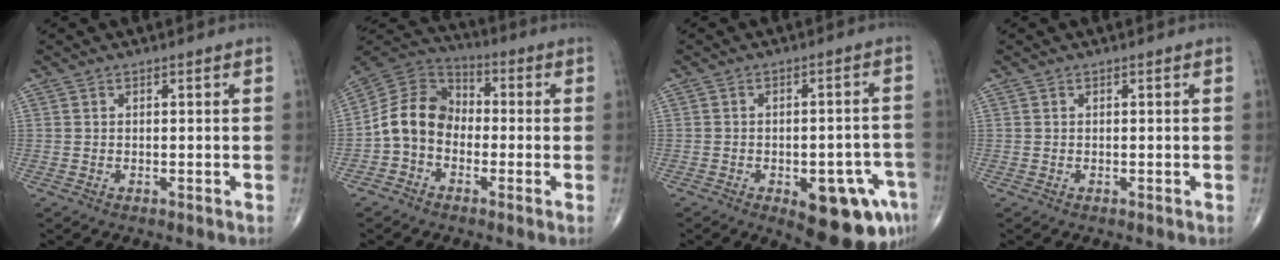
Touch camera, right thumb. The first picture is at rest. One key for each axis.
{"total": 10.5, "fx": -2.2, "fy": 8.2, "fz": 6.1, "tx": -0.101, "ty": 0.041, "tz": -0.058}
{"total": 14.0, "fx": -6.4, "fy": 5.9, "fz": 11.0, "tx": -0.099, "ty": 0.030, "tz": -0.069}
{"total": 0.0}